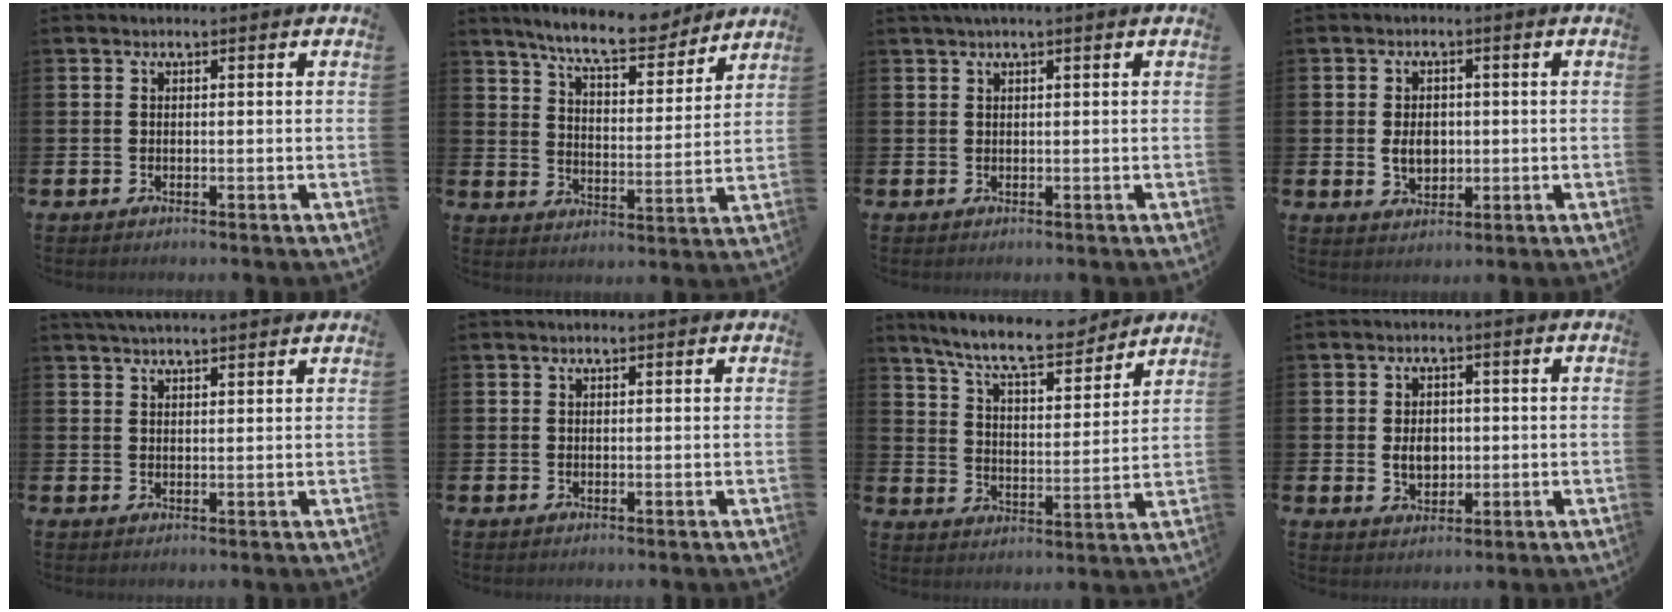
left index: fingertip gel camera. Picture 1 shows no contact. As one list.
[{"total": 9.3, "force": [8.6, 1.5, 3.2], "torque": [-0.082, -0.048, 0.153]}, {"total": 1.1, "force": [0.8, -0.2, 0.8], "torque": [-0.020, 0.003, 0.016]}, {"total": 3.6, "force": [0.0, 2.7, 2.4], "torque": [-0.036, 0.005, -0.005]}, {"total": 3.1, "force": [3.0, 0.0, 0.7], "torque": [-0.018, -0.007, 0.056]}, {"total": 0.5, "force": [0.5, 0.0, 0.2], "torque": [-0.002, 0.001, 0.009]}, {"total": 9.8, "force": [8.9, 1.7, 3.7], "torque": [-0.094, -0.056, 0.155]}, {"total": 3.5, "force": [0.0, 2.7, 2.3], "torque": [-0.034, 0.004, -0.005]}]